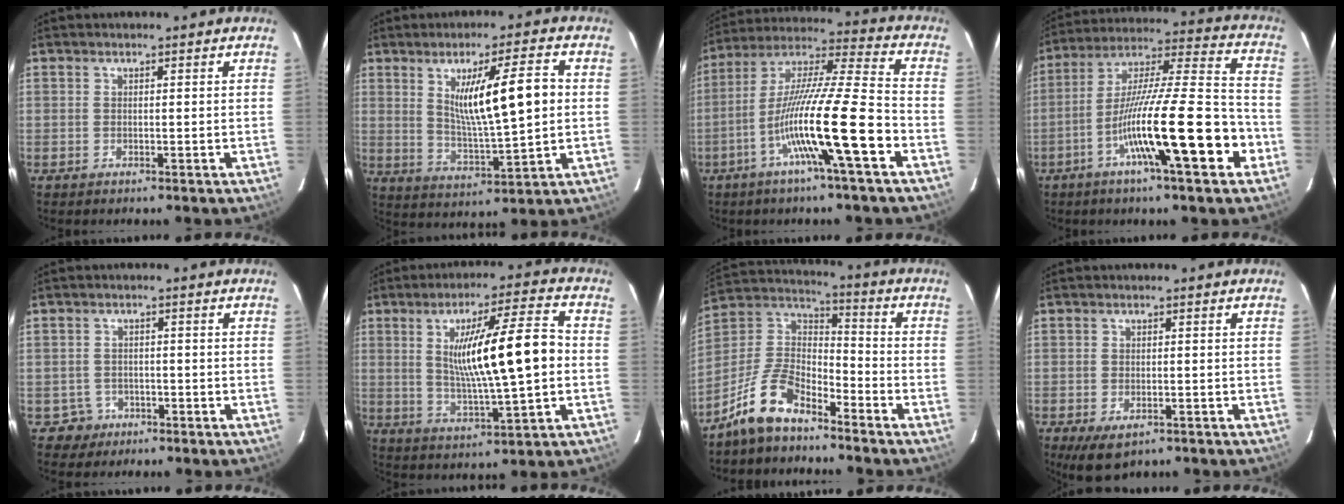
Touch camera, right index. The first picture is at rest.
{"total": 12.1, "force": [2.3, 1.1, 11.8], "torque": [-0.195, -0.003, 0.046]}
{"total": 16.8, "force": [-6.4, -0.5, 15.6], "torque": [-0.289, -0.002, -0.120]}
{"total": 19.6, "force": [-7.5, 1.3, 18.1], "torque": [-0.305, -0.004, -0.126]}
{"total": 3.5, "force": [-1.6, 3.0, -0.7], "torque": [0.017, 0.016, -0.027]}
{"total": 15.0, "force": [1.0, 1.0, 14.9], "torque": [-0.250, 0.006, 0.020]}
{"total": 10.6, "force": [-8.1, 4.2, 5.3], "torque": [-0.121, 0.027, -0.163]}
{"total": 5.1, "force": [-3.2, 2.6, 3.0], "torque": [-0.056, -0.008, -0.044]}